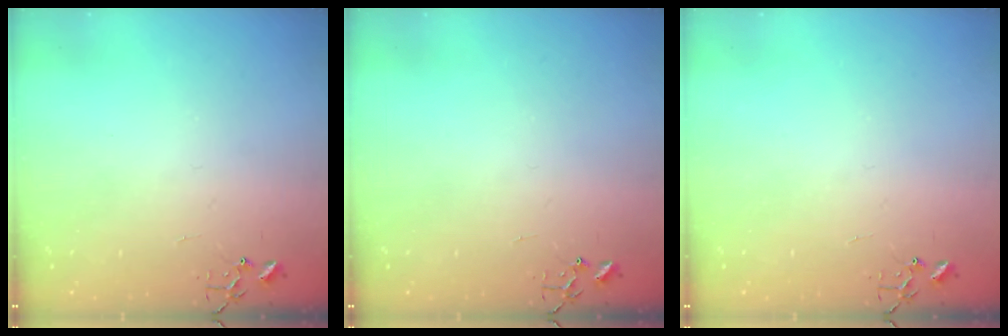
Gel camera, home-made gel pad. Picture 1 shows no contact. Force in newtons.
{"total": 0.0}
{"total": 0.0}